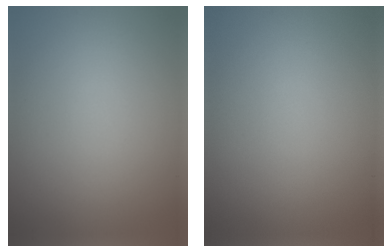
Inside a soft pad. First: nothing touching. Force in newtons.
{"total": 0.0}